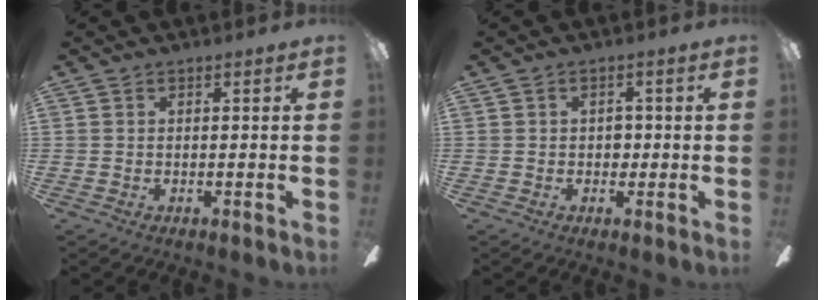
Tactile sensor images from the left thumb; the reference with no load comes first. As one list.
[{"total": 2.5, "force": [0.0, 1.9, 1.6], "torque": [-0.032, 0.008, -0.003]}]